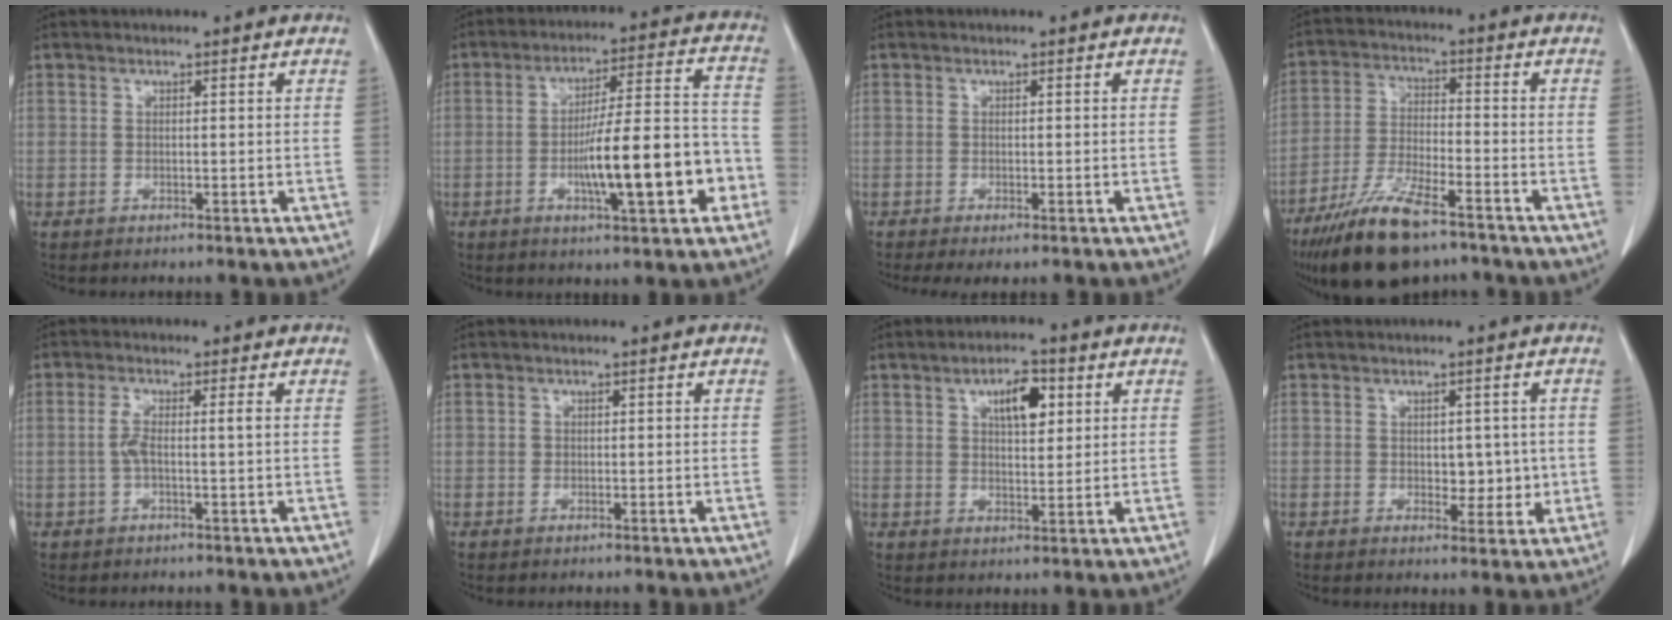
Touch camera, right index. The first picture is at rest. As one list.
[{"total": 14.6, "force": [-4.3, 2.3, 13.7], "torque": [-0.217, 0.016, -0.061]}, {"total": 2.7, "force": [-1.8, 0.5, 1.9], "torque": [-0.032, -0.010, -0.028]}, {"total": 13.4, "force": [-9.4, 3.3, 8.9], "torque": [-0.175, -0.025, -0.170]}, {"total": 3.0, "force": [-0.2, 0.2, 3.0], "torque": [-0.066, 0.009, -0.003]}, {"total": 0.6, "force": [0.0, 0.5, 0.2], "torque": [-0.001, 0.004, 0.000]}, {"total": 6.1, "force": [2.5, 2.4, 5.1], "torque": [-0.083, 0.006, 0.042]}, {"total": 4.3, "force": [0.0, 2.6, 3.4], "torque": [-0.036, 0.000, 0.007]}]